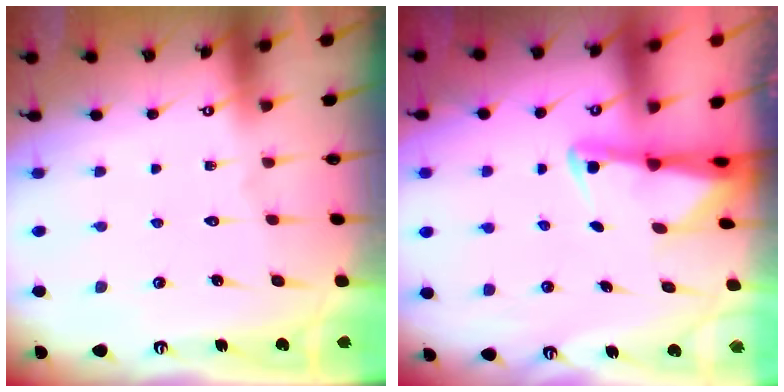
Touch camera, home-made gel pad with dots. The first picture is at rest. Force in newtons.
{"total": 2.2, "press": 2.2, "slide": 0.5}